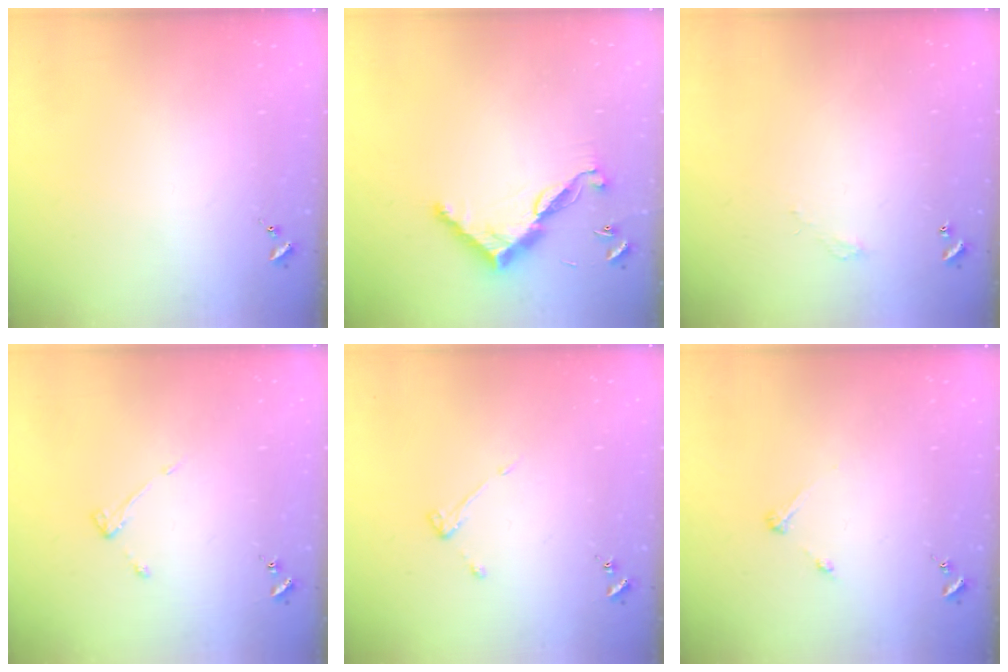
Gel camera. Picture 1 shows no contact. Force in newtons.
{"total": 10.7, "press": 10.7, "slide": 0.4}
{"total": 2.7, "press": 2.7, "slide": 0.2}
{"total": 2.9, "press": 2.9, "slide": 0.5}
{"total": 3.6, "press": 3.5, "slide": 0.6}
{"total": 3.3, "press": 3.2, "slide": 0.4}